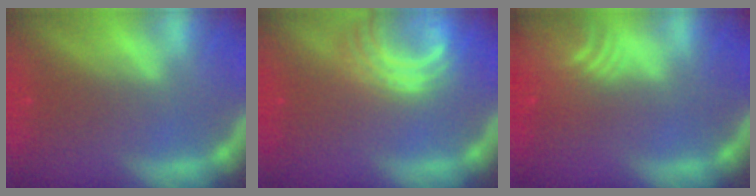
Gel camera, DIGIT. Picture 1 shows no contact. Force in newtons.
{"total": 6.0}
{"total": 6.5}